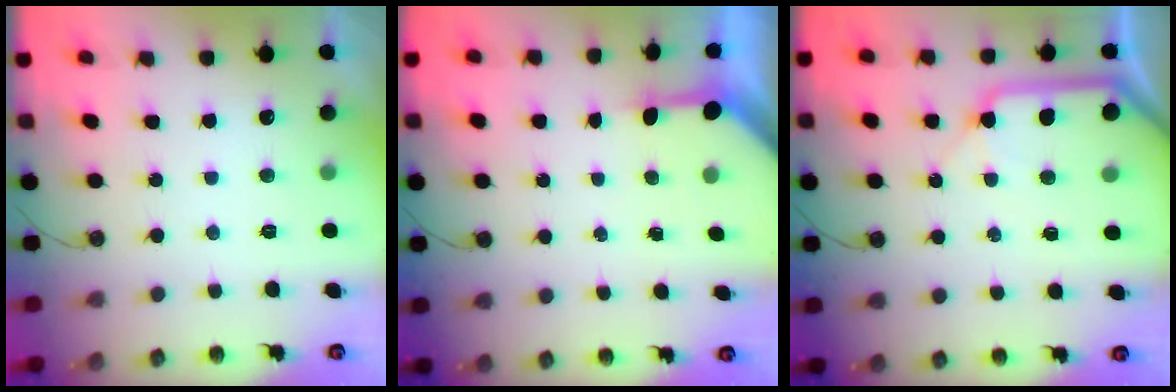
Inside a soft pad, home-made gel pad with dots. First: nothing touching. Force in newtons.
{"total": 3.3, "press": 3.3, "slide": 0.3}
{"total": 11.2, "press": 11.1, "slide": 1.4}